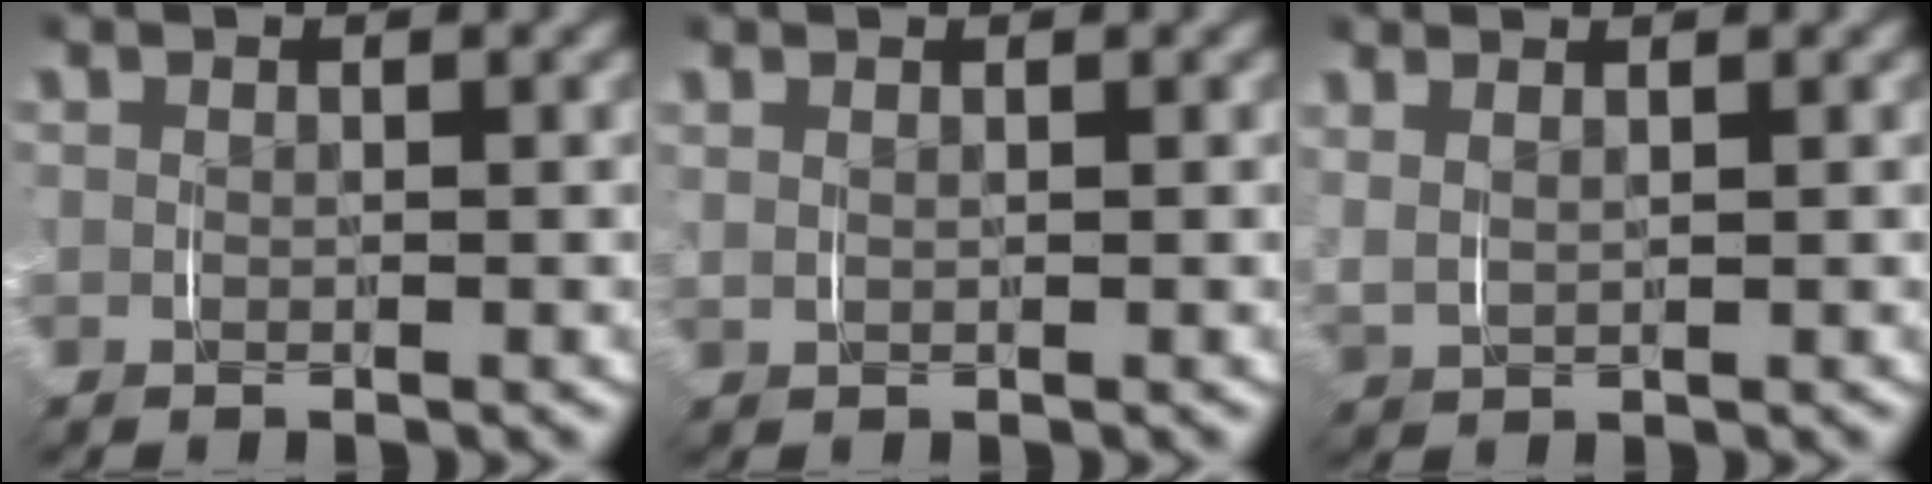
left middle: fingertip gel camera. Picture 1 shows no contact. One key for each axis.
{"total": 1.0, "fx": 0.6, "fy": 0.5, "fz": 0.5, "tx": -0.013, "ty": 0.003, "tz": 0.011}
{"total": 3.0, "fx": 1.3, "fy": 2.1, "fz": 1.7, "tx": -0.048, "ty": 0.004, "tz": 0.021}